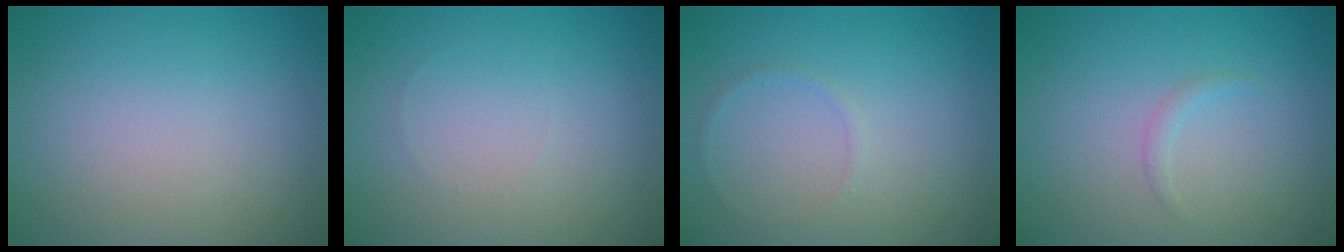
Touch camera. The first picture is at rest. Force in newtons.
{"total": 0.0}
{"total": 0.6, "press": 0.6, "slide": 0.1}
{"total": 0.7, "press": 0.7, "slide": 0.1}